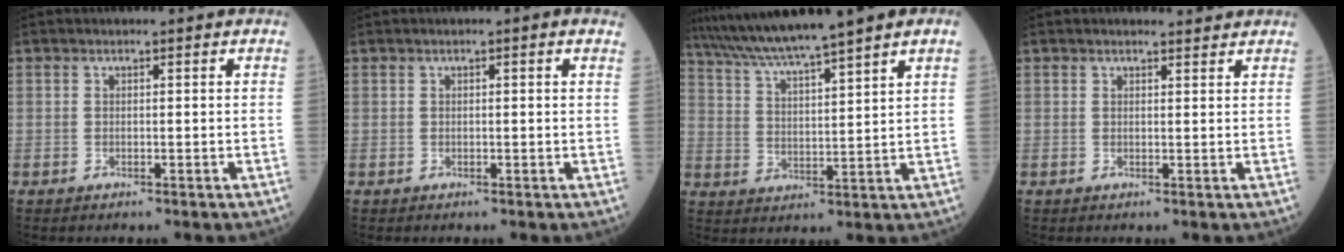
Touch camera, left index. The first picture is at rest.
{"total": 1.5, "force": [0.6, 0.2, 1.3], "torque": [-0.024, 0.008, 0.005]}
{"total": 12.0, "force": [10.0, -1.4, 6.6], "torque": [-0.116, 0.023, 0.169]}
{"total": 2.3, "force": [2.2, 0.3, 0.5], "torque": [-0.012, 0.004, 0.027]}